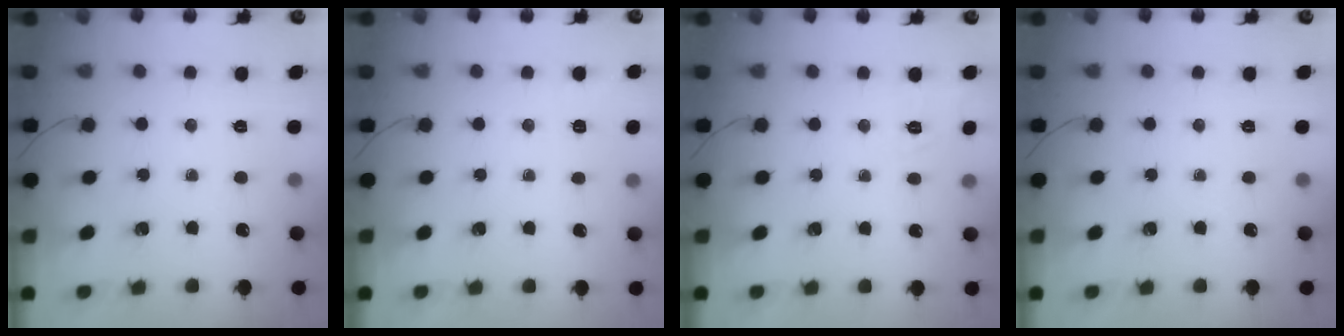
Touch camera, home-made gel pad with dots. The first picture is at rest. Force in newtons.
{"total": 2.8, "press": 2.2, "slide": 1.8}
{"total": 3.3, "press": 2.6, "slide": 2.0}
{"total": 0.0}